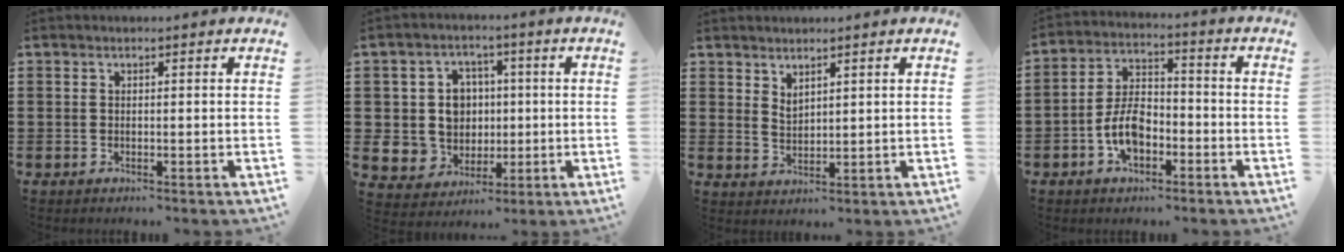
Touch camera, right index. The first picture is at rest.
{"total": 7.7, "force": [0.8, 7.2, 2.5], "torque": [-0.072, 0.016, 0.020]}
{"total": 2.3, "force": [2.1, 0.8, 0.3], "torque": [-0.010, 0.003, 0.040]}
{"total": 7.1, "force": [-2.8, 4.0, 5.1], "torque": [-0.113, 0.008, -0.057]}